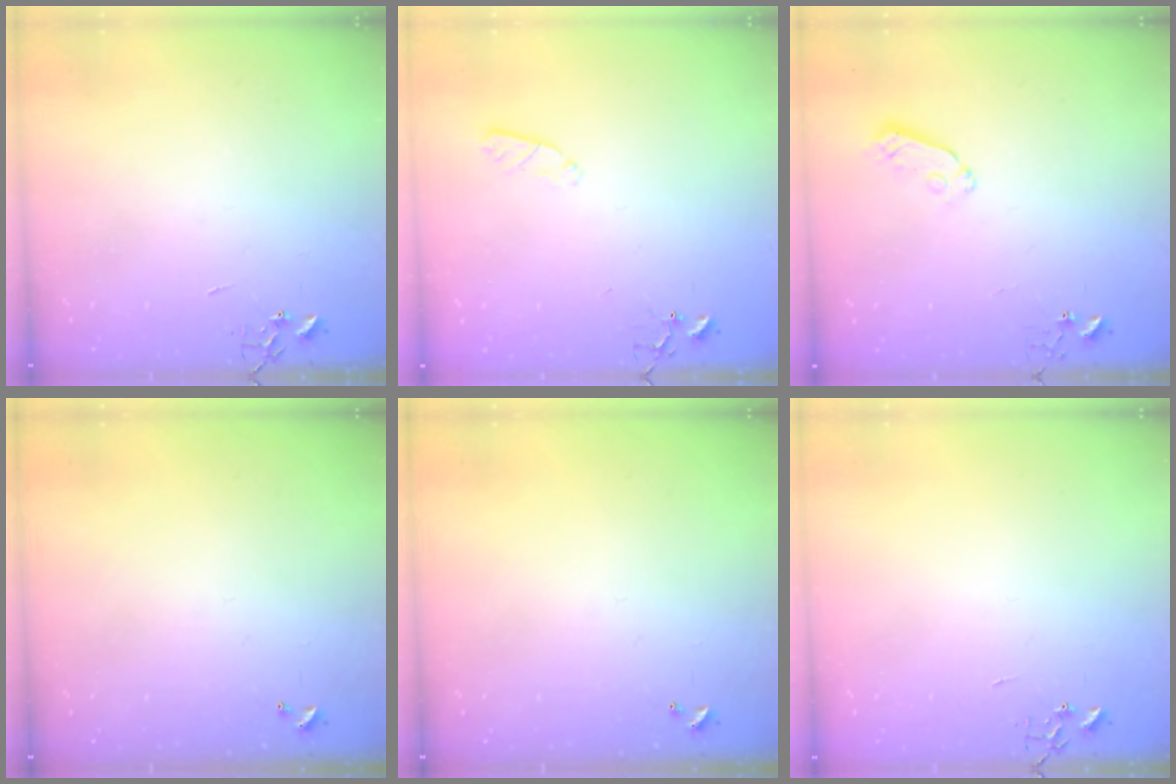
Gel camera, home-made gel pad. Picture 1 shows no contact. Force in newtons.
{"total": 4.5, "press": 4.5, "slide": 0.4}
{"total": 4.1, "press": 4.1, "slide": 0.1}
{"total": 0.0}
{"total": 0.0}
{"total": 0.0}